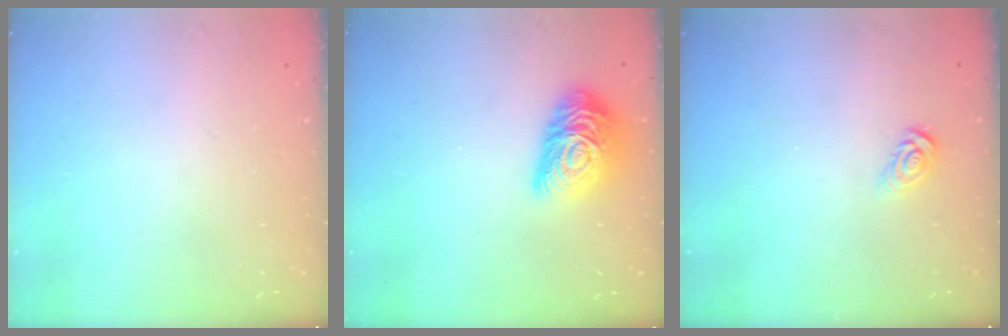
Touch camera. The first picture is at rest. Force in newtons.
{"total": 14.7, "press": 14.7, "slide": 0.9}
{"total": 3.5, "press": 3.5, "slide": 0.2}